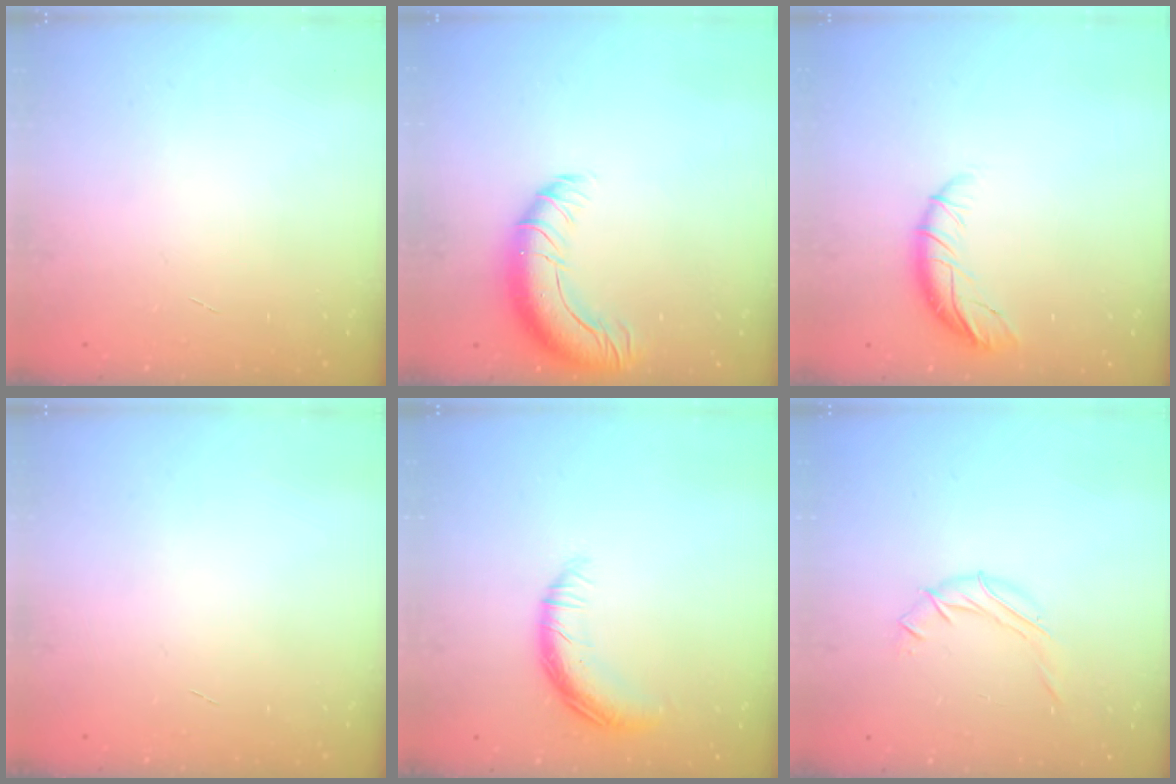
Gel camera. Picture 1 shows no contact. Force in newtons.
{"total": 11.4, "press": 11.1, "slide": 2.8}
{"total": 9.0, "press": 8.8, "slide": 1.8}
{"total": 0.0}
{"total": 11.2, "press": 11.1, "slide": 0.7}
{"total": 5.8, "press": 5.8, "slide": 0.8}